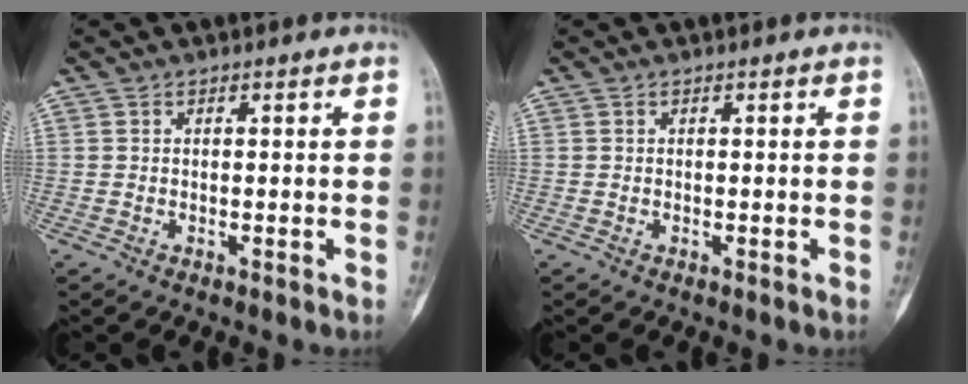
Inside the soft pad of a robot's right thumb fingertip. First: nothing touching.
{"total": 0.0}